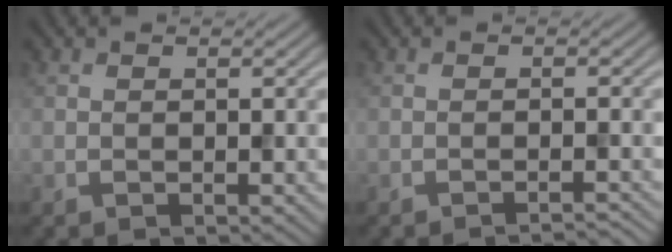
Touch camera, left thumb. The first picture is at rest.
{"total": 1.8, "force": [-1.5, 0.2, 1.0], "torque": [-0.002, 0.002, -0.030]}